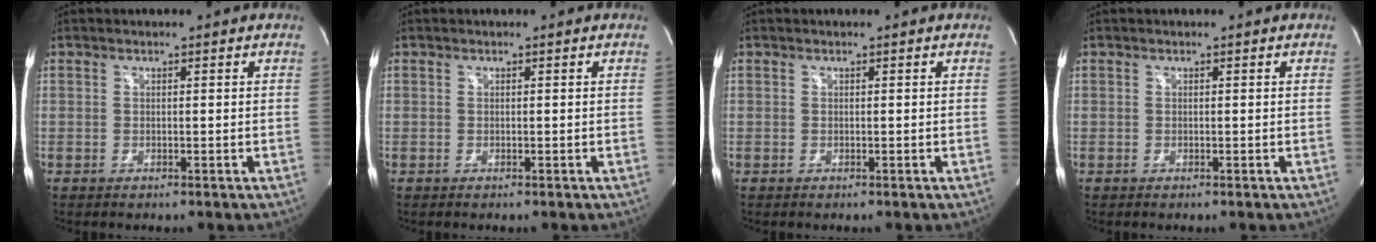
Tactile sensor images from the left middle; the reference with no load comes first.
{"total": 0.0}
{"total": 0.0}
{"total": 0.0}